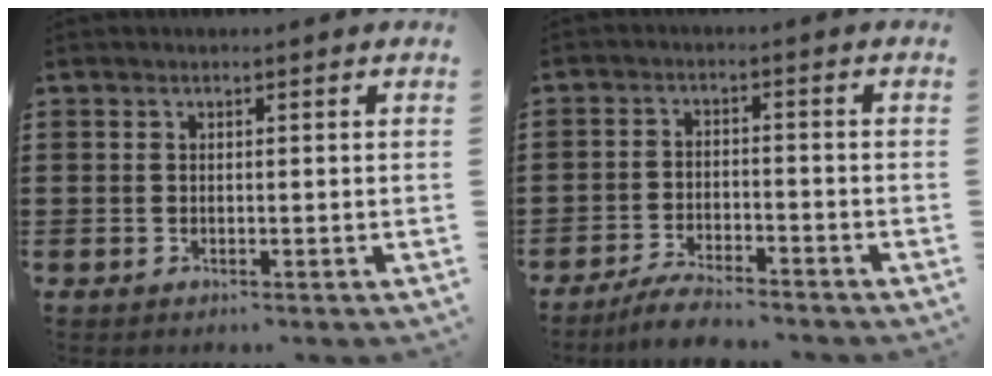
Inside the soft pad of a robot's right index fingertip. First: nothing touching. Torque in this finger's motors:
{"motor_torque": [-0.40, 0.45, 0.30, 0.03]}